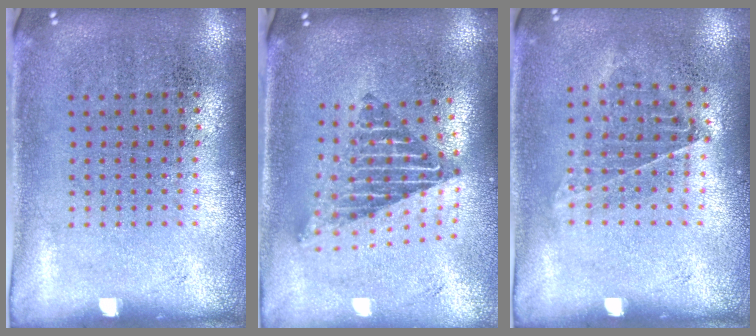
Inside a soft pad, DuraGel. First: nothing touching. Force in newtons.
{"total": 2.1, "press": 1.5, "slide": 1.5}
{"total": 0.9, "press": 0.8, "slide": 0.4}